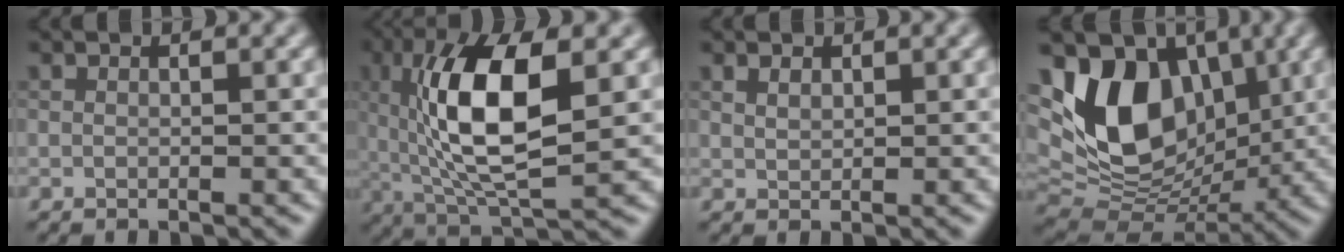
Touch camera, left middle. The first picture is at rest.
{"total": 9.5, "force": [1.0, 3.4, 8.8], "torque": [-0.169, 0.006, 0.028]}
{"total": 0.0}
{"total": 9.6, "force": [1.7, 6.9, 6.5], "torque": [-0.127, -0.004, 0.039]}